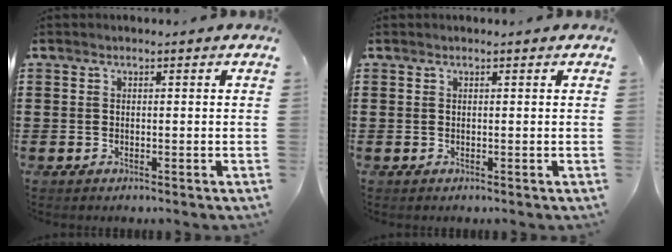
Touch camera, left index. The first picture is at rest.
{"total": 0.0}